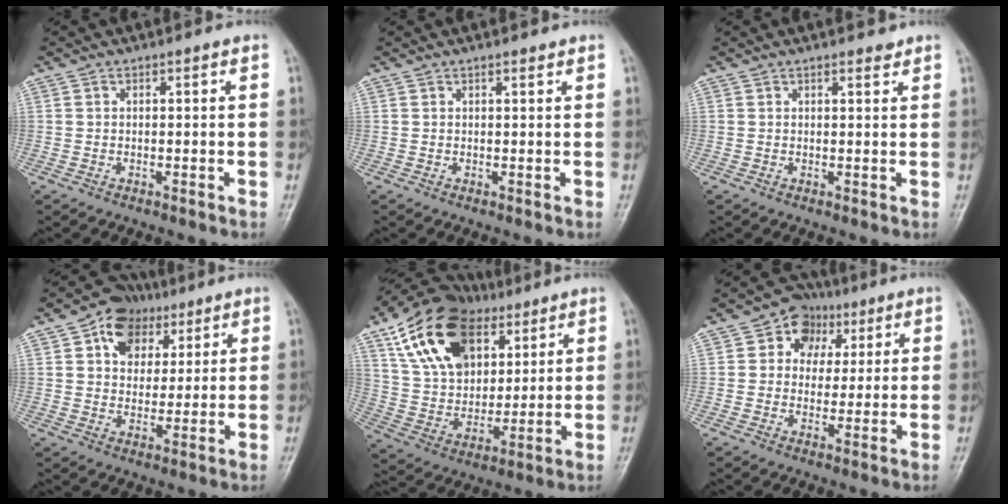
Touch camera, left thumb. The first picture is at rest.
{"total": 0.7, "force": [0.5, 0.2, 0.3], "torque": [-0.008, -0.004, 0.008]}
{"total": 1.2, "force": [1.0, 0.4, 0.4], "torque": [-0.003, -0.008, 0.013]}
{"total": 10.2, "force": [4.6, 7.7, 4.8], "torque": [-0.042, -0.006, 0.076]}
{"total": 21.1, "force": [9.9, 14.0, 12.4], "torque": [-0.197, -0.016, 0.175]}
{"total": 8.5, "force": [2.9, 7.1, 3.6], "torque": [-0.011, 0.000, 0.039]}